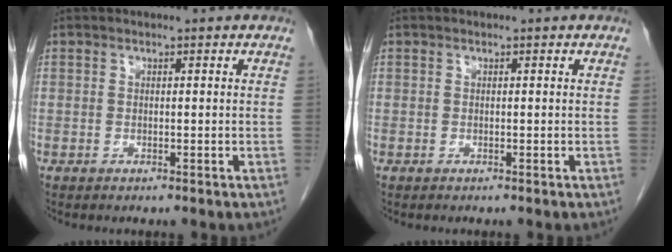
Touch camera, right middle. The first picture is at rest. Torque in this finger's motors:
{"motor_torque": [-0.04, 0.15, -0.02, -0.01]}